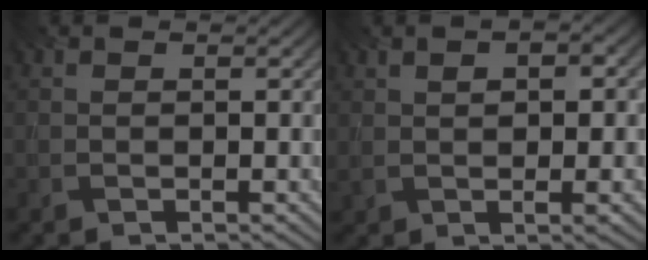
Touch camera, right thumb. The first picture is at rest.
{"total": 4.6, "force": [0.5, 2.2, 4.0], "torque": [-0.064, 0.002, 0.015]}